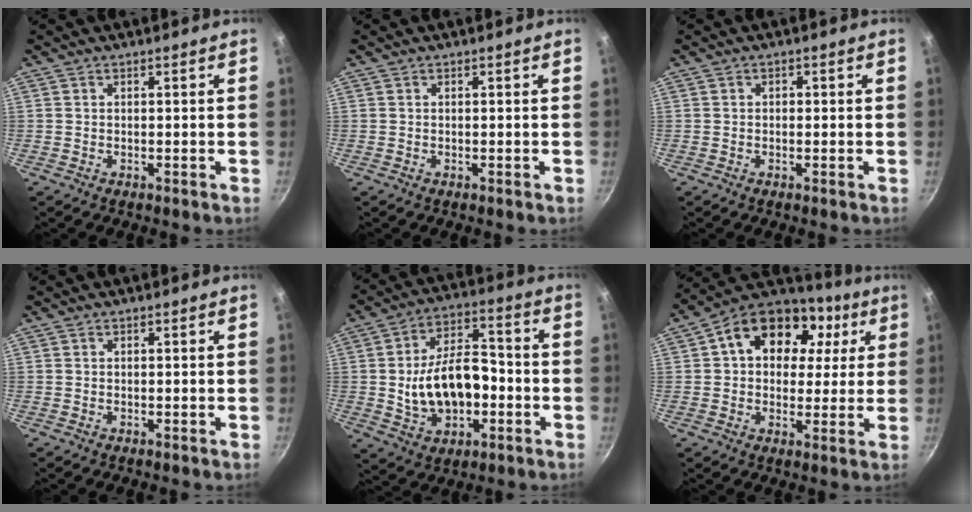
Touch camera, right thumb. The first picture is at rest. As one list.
[{"total": 0.0}, {"total": 1.0, "force": [0.0, 0.8, 0.5], "torque": [-0.004, 0.005, -0.001]}, {"total": 0.0}, {"total": 15.8, "force": [-2.3, 9.9, 12.1], "torque": [-0.179, 0.037, -0.031]}, {"total": 19.2, "force": [5.5, 13.8, 12.2], "torque": [-0.180, 0.025, 0.075]}]